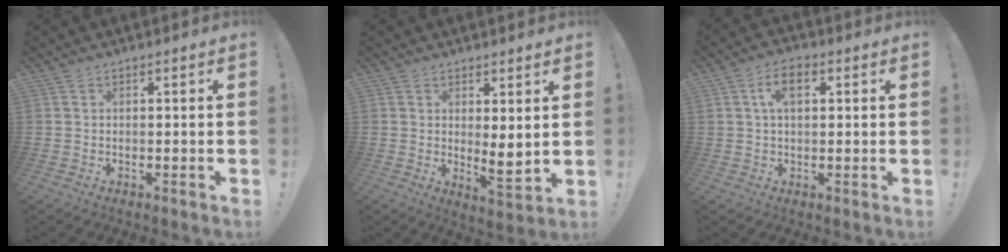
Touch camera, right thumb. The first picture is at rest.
{"total": 4.9, "force": [2.3, 1.1, 4.1], "torque": [-0.041, -0.039, 0.042]}
{"total": 6.3, "force": [1.8, 3.4, 4.9], "torque": [-0.080, 0.006, 0.031]}